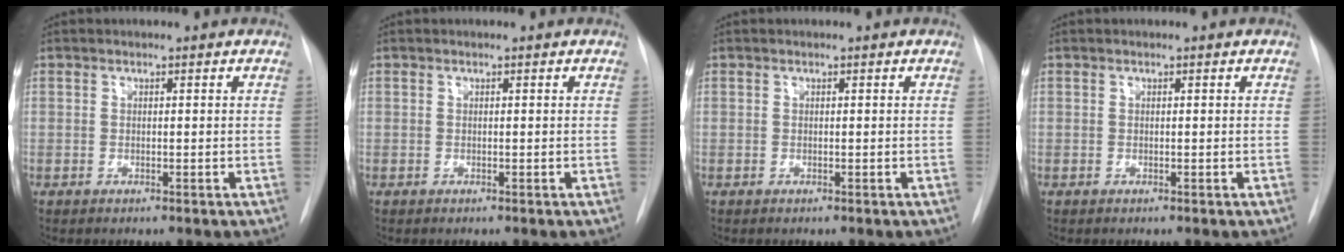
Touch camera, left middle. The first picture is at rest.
{"total": 0.0}
{"total": 0.0}
{"total": 0.0}